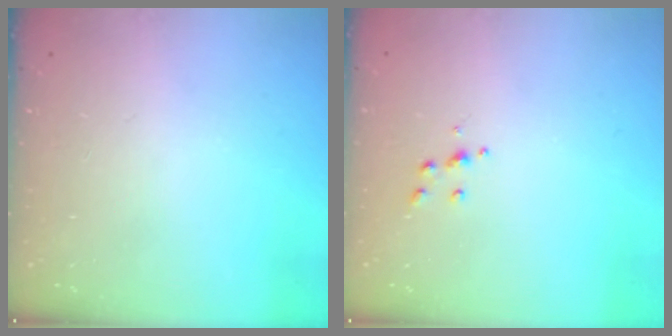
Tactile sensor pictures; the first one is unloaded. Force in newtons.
{"total": 3.9, "press": 3.8, "slide": 0.4}